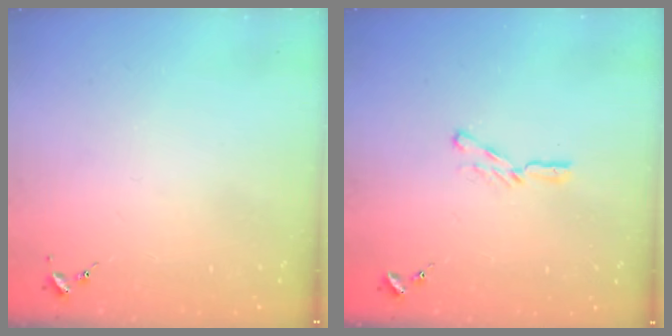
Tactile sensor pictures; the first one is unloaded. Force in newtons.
{"total": 4.7, "press": 4.7, "slide": 0.3}